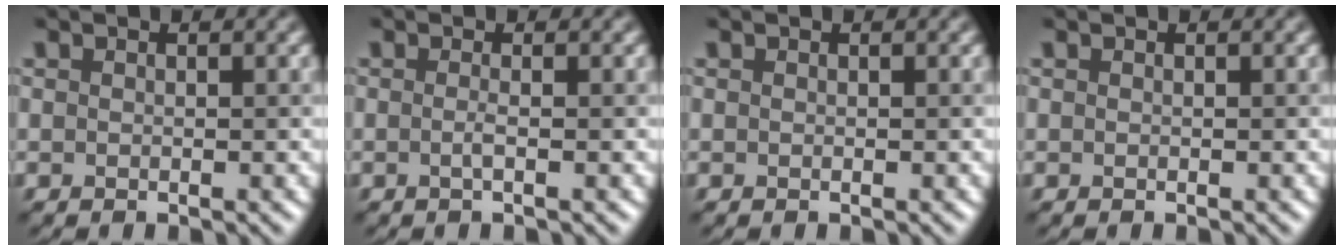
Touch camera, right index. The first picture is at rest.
{"total": 1.1, "force": [-0.2, 0.3, 1.1], "torque": [-0.017, -0.004, -0.007]}
{"total": 0.0}
{"total": 0.0}